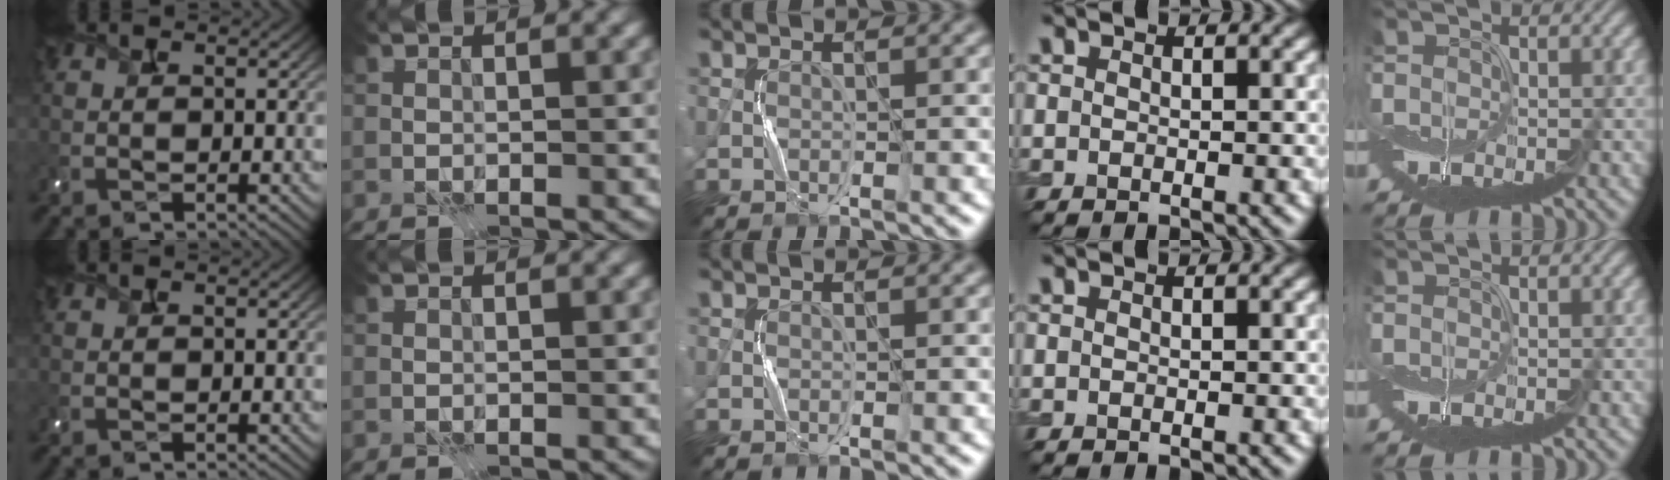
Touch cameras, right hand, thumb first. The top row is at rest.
{}